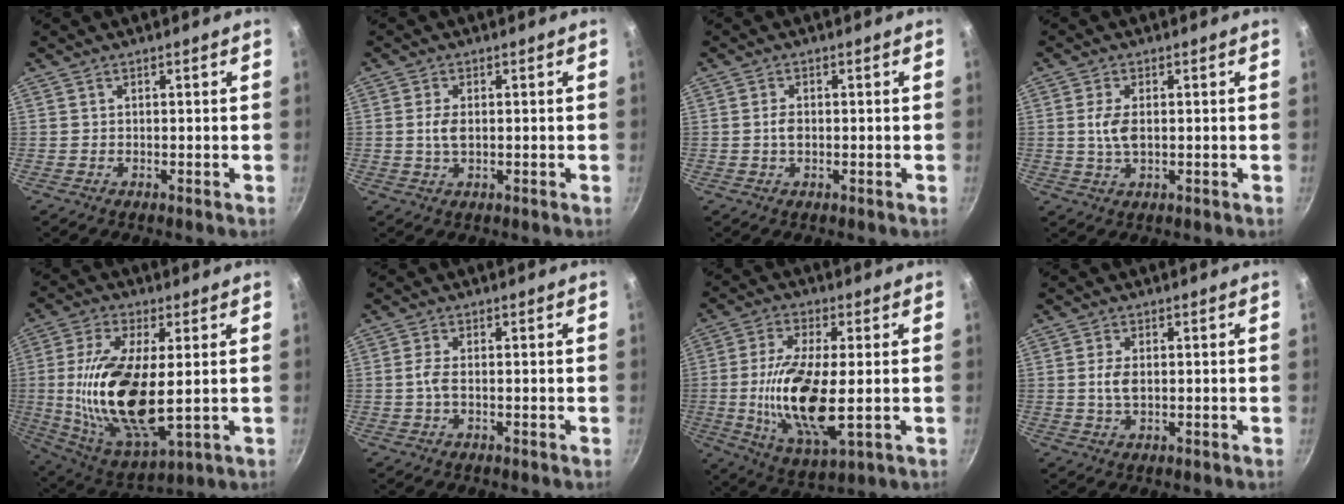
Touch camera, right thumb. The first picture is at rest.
{"total": 3.1, "force": [0.1, 1.6, 2.6], "torque": [-0.051, 0.001, 0.002]}
{"total": 2.1, "force": [-0.1, 1.3, 1.6], "torque": [-0.028, 0.005, -0.004]}
{"total": 4.4, "force": [0.3, 2.2, 3.8], "torque": [-0.078, 0.000, 0.005]}
{"total": 20.0, "force": [0.6, 8.3, 18.2], "torque": [-0.354, -0.011, 0.018]}
{"total": 2.2, "force": [-0.3, 0.7, 2.0], "torque": [-0.052, 0.004, -0.010]}
{"total": 15.9, "force": [-0.8, 5.8, 14.8], "torque": [-0.292, -0.013, -0.016]}
{"total": 3.3, "force": [0.2, 1.7, 2.8], "torque": [-0.055, 0.001, 0.003]}